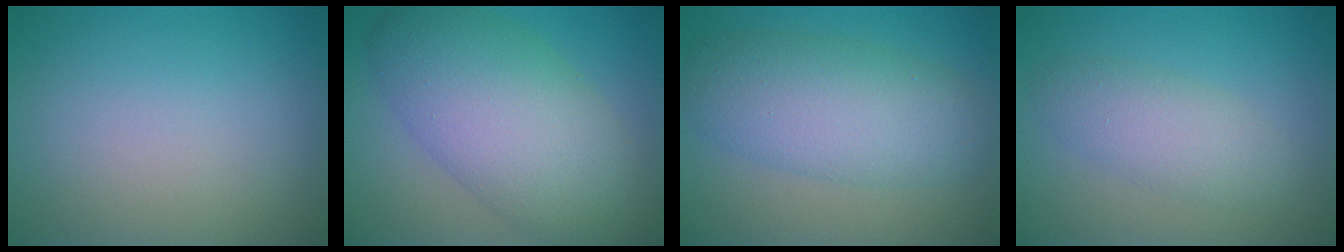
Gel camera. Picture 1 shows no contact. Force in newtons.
{"total": 10.4, "press": 10.4, "slide": 0.5}
{"total": 6.6, "press": 6.6, "slide": 0.2}
{"total": 3.2, "press": 3.2, "slide": 0.1}